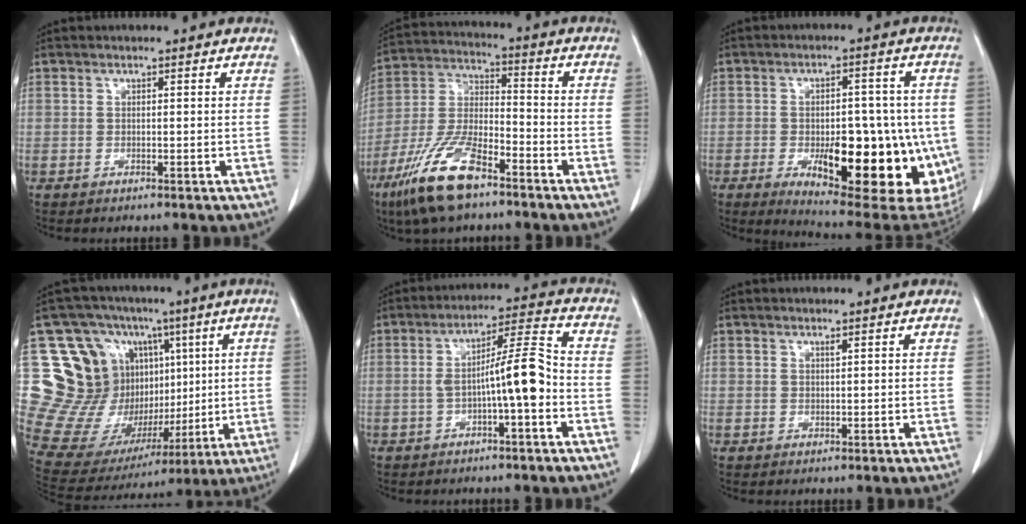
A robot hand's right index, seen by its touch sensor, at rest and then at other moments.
{"total": 14.1, "force": [-9.1, 4.3, 10.0], "torque": [-0.213, -0.016, -0.174]}
{"total": 20.7, "force": [-5.6, 7.1, 18.6], "torque": [-0.183, -0.002, -0.056]}
{"total": 22.0, "force": [4.4, 18.0, 11.7], "torque": [-0.203, 0.087, 0.115]}
{"total": 8.3, "force": [-1.9, 0.6, 8.1], "torque": [-0.135, 0.024, -0.033]}
{"total": 0.6, "force": [0.5, 0.1, 0.3], "torque": [-0.008, -0.003, 0.008]}